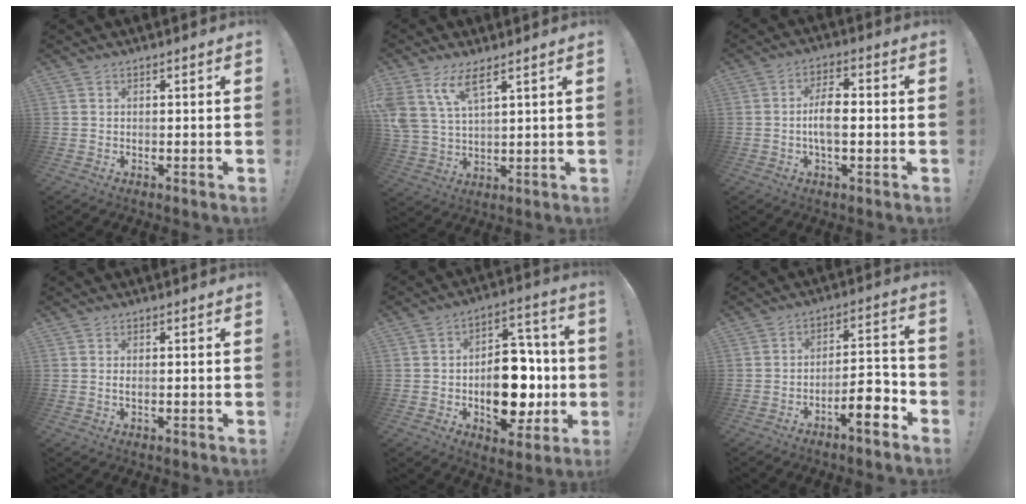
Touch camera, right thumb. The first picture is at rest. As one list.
[{"total": 9.7, "force": [6.2, 3.6, 6.4], "torque": [-0.141, -0.021, 0.120]}, {"total": 8.1, "force": [-1.1, 3.7, 7.1], "torque": [-0.132, 0.005, -0.026]}, {"total": 0.8, "force": [0.0, 0.1, 0.8], "torque": [-0.007, -0.002, -0.002]}, {"total": 18.5, "force": [-3.3, 12.2, 13.5], "torque": [-0.174, 0.027, -0.039]}, {"total": 9.8, "force": [-5.7, 2.6, 7.6], "torque": [-0.110, 0.030, -0.100]}]